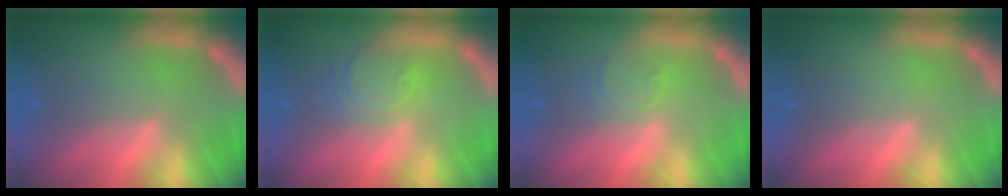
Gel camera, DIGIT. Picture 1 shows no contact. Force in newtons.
{"total": 3.5}
{"total": 1.9}
{"total": 0.0}